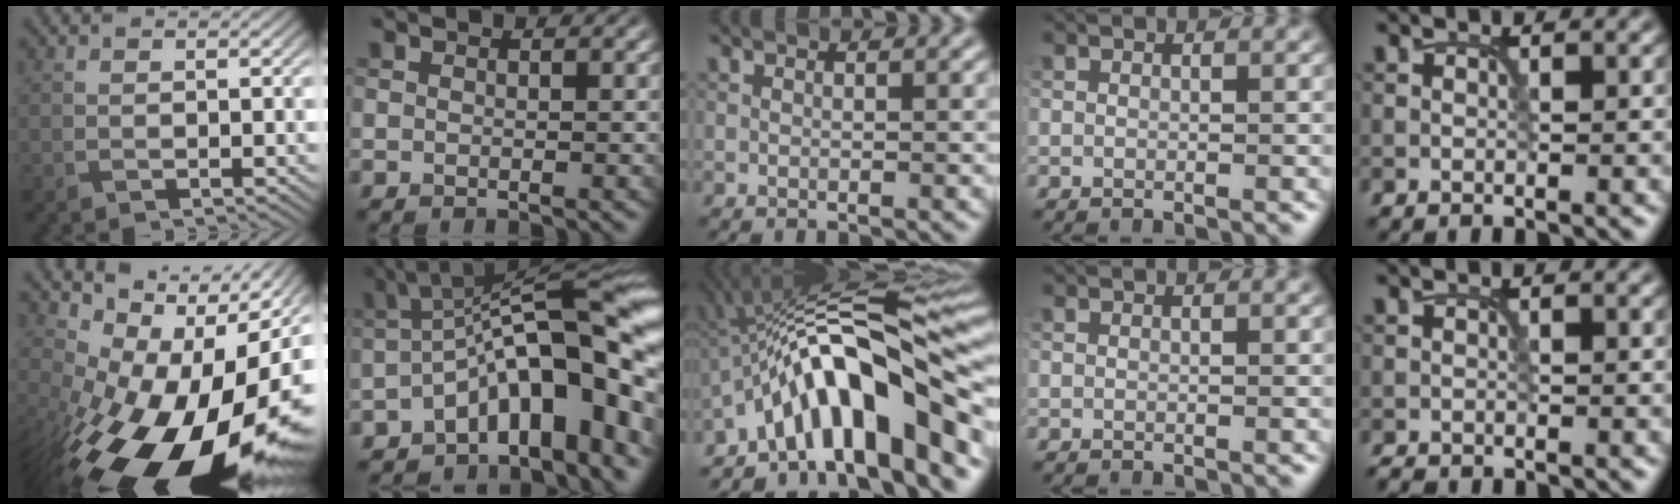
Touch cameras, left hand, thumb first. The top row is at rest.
{"thumb": {"total": 18.6, "force": [-4.1, 10.6, 14.7], "torque": [-0.223, -0.032, -0.057]}, "index": {"total": 13.8, "force": [-3.5, 4.4, 12.6], "torque": [-0.159, 0.025, -0.061]}, "middle": {"total": 14.3, "force": [-5.2, 4.2, 12.6], "torque": [-0.173, 0.029, -0.086]}, "little": {"total": 0.8, "force": [-0.8, 0.0, 0.0], "torque": [0.002, -0.003, -0.016]}}